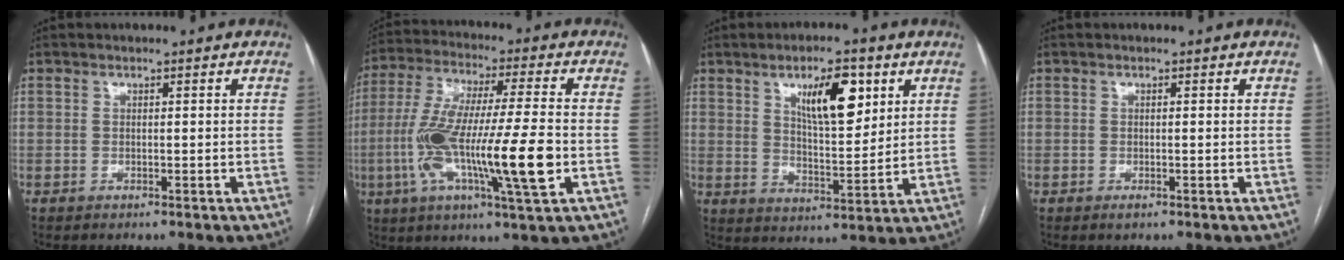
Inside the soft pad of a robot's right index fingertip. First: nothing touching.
{"total": 18.3, "force": [-4.1, 1.2, 17.8], "torque": [-0.345, -0.013, -0.075]}
{"total": 10.4, "force": [4.8, 3.3, 8.7], "torque": [-0.144, 0.003, 0.085]}
{"total": 0.8, "force": [-0.3, 0.3, 0.7], "torque": [-0.009, 0.000, -0.004]}